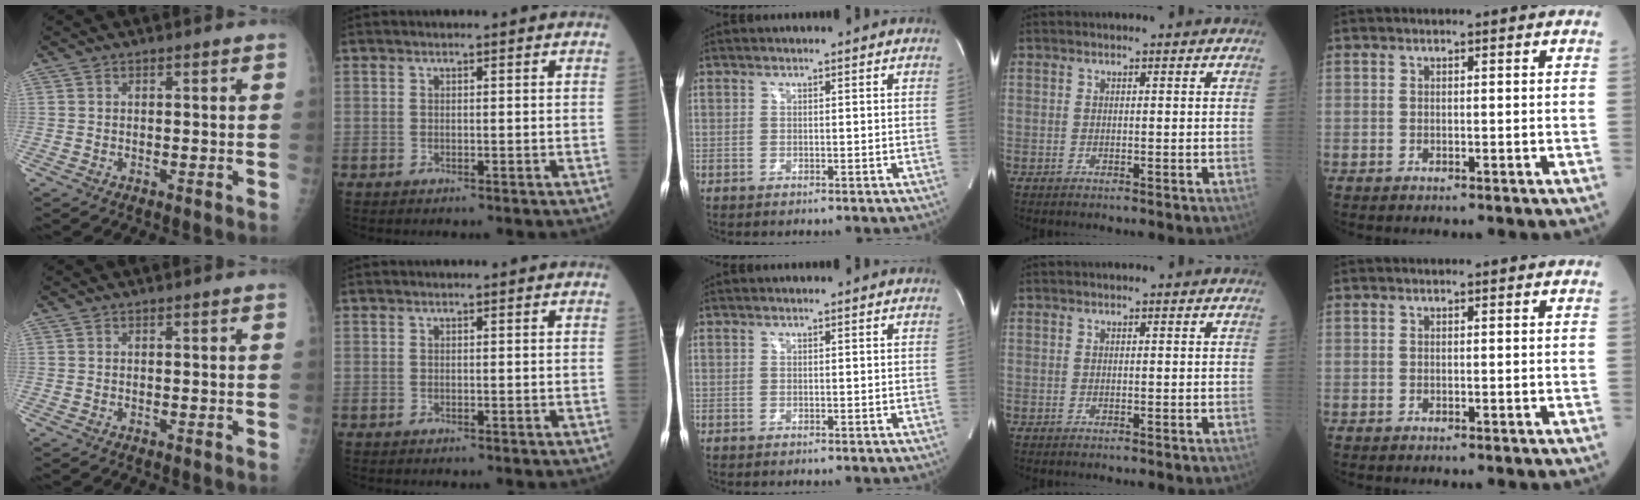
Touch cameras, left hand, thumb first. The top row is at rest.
{}